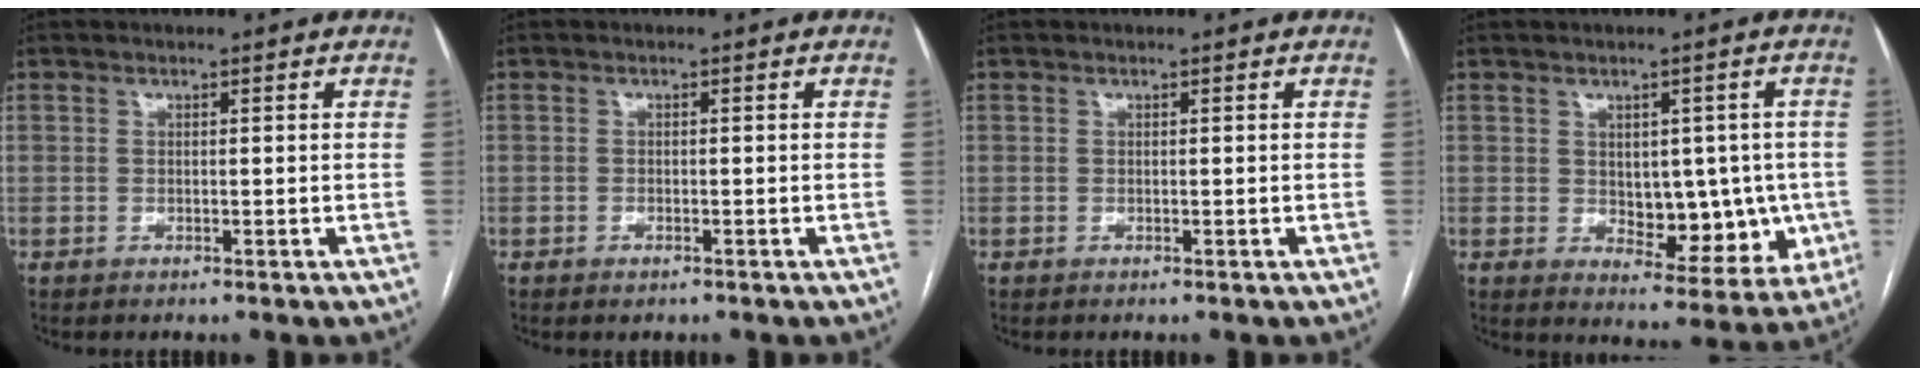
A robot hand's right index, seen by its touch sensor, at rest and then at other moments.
{"total": 0.8, "force": [-0.5, 0.3, 0.4], "torque": [-0.009, -0.001, -0.005]}
{"total": 0.0}
{"total": 10.1, "force": [-0.5, 5.9, 8.2], "torque": [-0.086, 0.006, 0.012]}